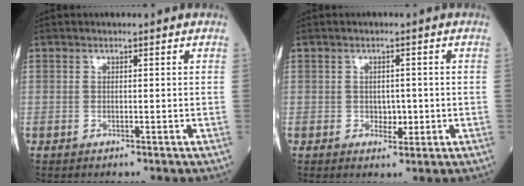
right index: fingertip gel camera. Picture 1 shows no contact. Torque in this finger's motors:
{"motor_torque": [-0.11, 0.17, -0.02, 0.00]}